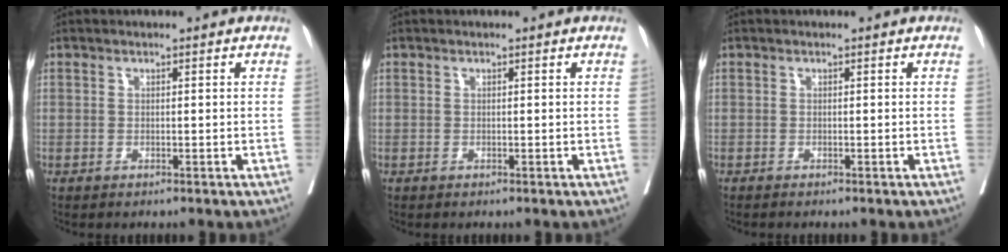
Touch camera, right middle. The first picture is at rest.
{"total": 0.0}
{"total": 0.9, "force": [-0.8, -0.1, 0.4], "torque": [-0.001, 0.000, -0.011]}